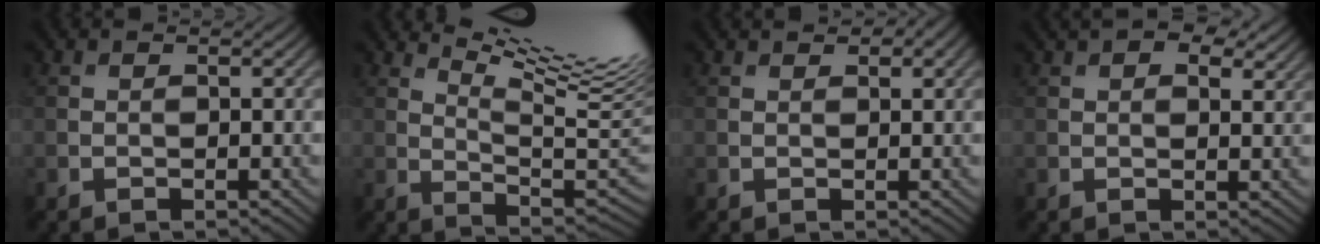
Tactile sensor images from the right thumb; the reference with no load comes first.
{"total": 15.4, "force": [9.7, 3.1, 11.5], "torque": [-0.169, 0.007, 0.145]}
{"total": 3.0, "force": [2.1, 1.5, 1.6], "torque": [-0.027, 0.002, 0.032]}
{"total": 6.9, "force": [4.2, 3.6, 4.0], "torque": [-0.065, 0.007, 0.061]}